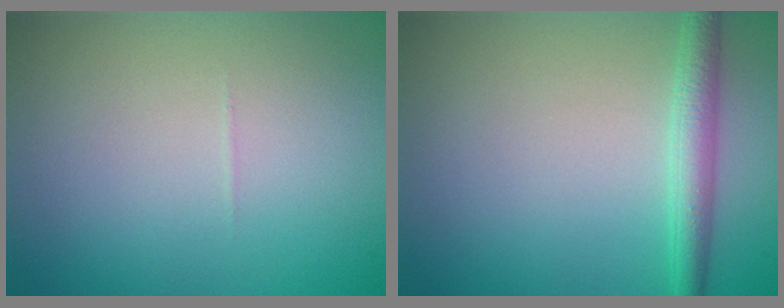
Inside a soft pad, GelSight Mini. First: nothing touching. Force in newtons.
{"total": 2.6, "press": 2.6, "slide": 0.1}